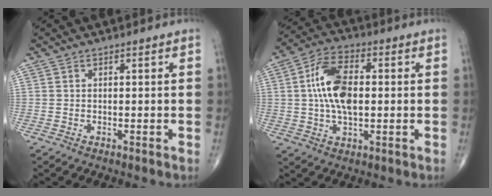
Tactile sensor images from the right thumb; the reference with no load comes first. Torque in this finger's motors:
{"motor_torque": [2.49, 2.52, 1.52, -0.07, 0.16]}